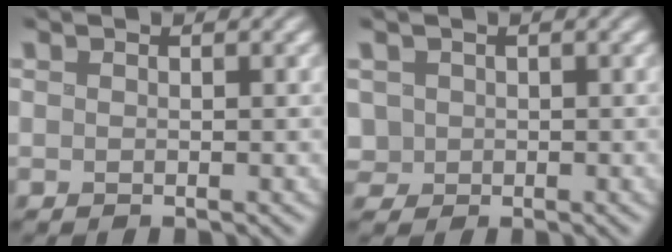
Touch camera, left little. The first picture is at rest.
{"total": 1.9, "force": [0.2, 1.8, 0.6], "torque": [-0.014, 0.007, 0.007]}